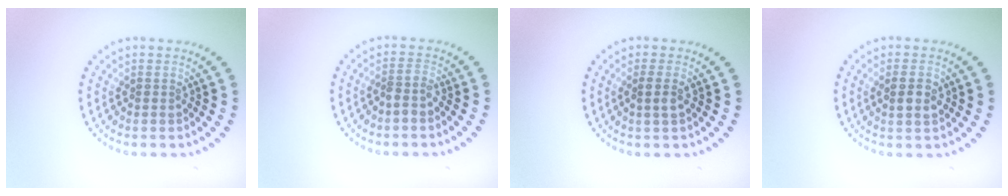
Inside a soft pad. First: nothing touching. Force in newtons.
{"total": 1.4, "press": 1.0, "slide": 1.0}
{"total": 1.3, "press": 1.1, "slide": 0.7}
{"total": 1.9, "press": 1.9, "slide": 0.5}